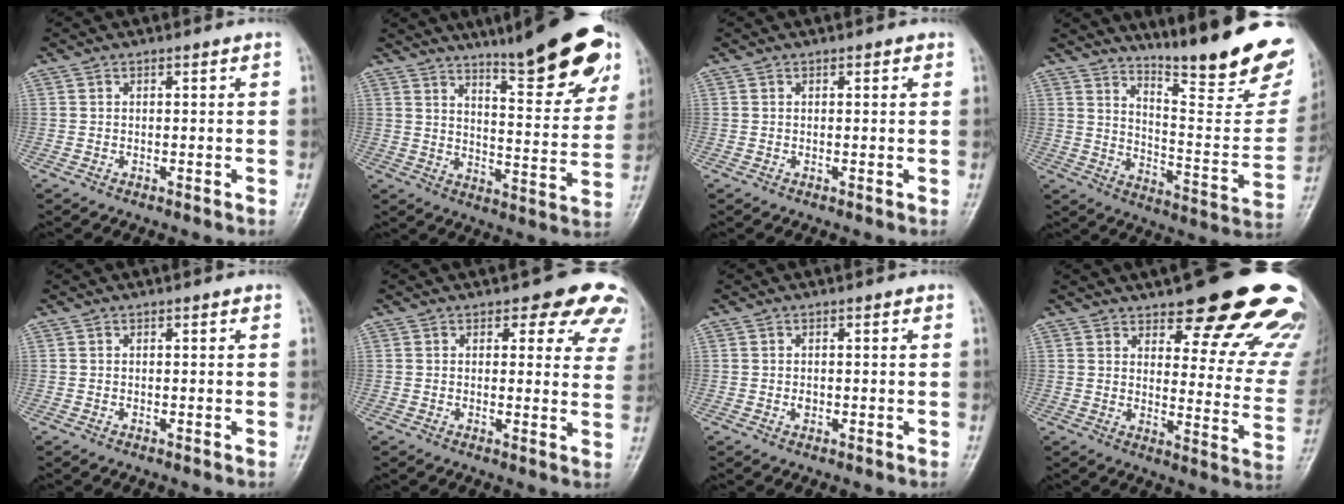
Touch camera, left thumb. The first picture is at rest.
{"total": 18.8, "force": [12.4, 4.1, 13.5], "torque": [-0.145, -0.064, 0.176]}
{"total": 0.7, "force": [0.4, 0.4, 0.5], "torque": [-0.001, 0.000, 0.002]}
{"total": 26.0, "force": [19.7, 4.9, 16.3], "torque": [-0.201, -0.141, 0.274]}
{"total": 0.0}
{"total": 10.2, "force": [7.5, 5.1, 4.6], "torque": [0.004, -0.030, 0.059]}
{"total": 1.2, "force": [-0.1, 0.9, 0.7], "torque": [-0.004, 0.001, -0.002]}
{"total": 23.9, "force": [16.8, 7.6, 15.2], "torque": [-0.141, -0.086, 0.203]}